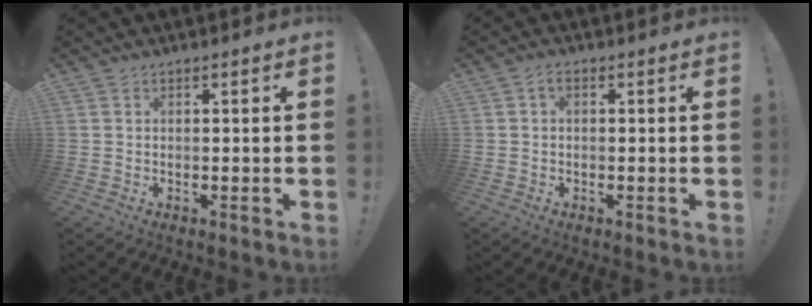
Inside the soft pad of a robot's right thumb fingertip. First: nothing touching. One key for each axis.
{"total": 1.4, "fx": -0.3, "fy": 0.7, "fz": 1.2, "tx": -0.026, "ty": 0.006, "tz": -0.004}